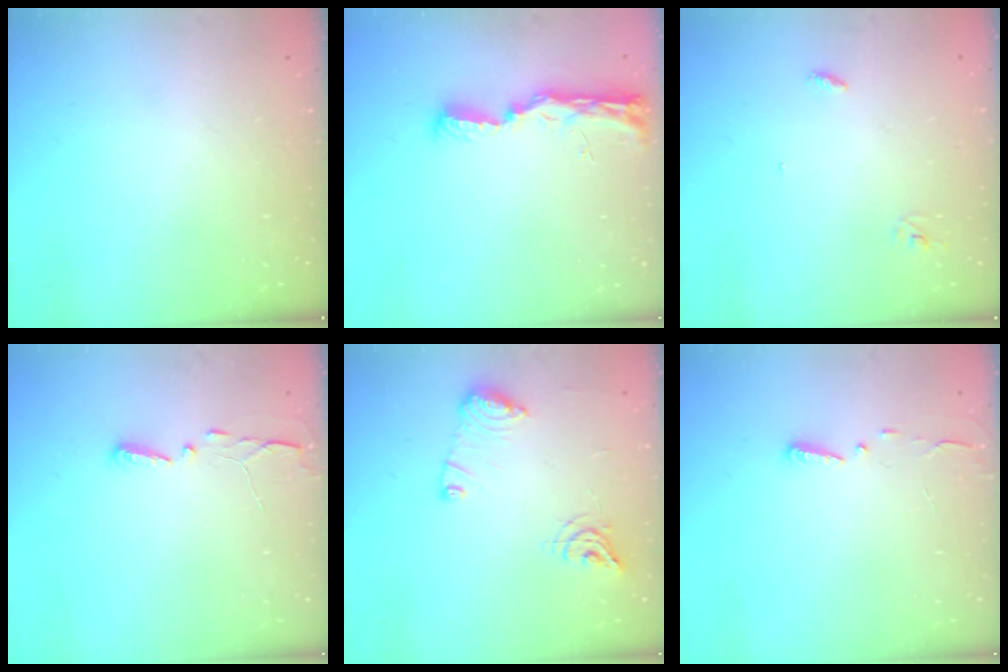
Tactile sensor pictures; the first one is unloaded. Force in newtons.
{"total": 11.2, "press": 9.8, "slide": 5.4}
{"total": 2.8, "press": 2.8, "slide": 0.3}
{"total": 2.9, "press": 2.9, "slide": 0.4}
{"total": 10.7, "press": 10.6, "slide": 1.1}
{"total": 3.0, "press": 2.9, "slide": 0.3}